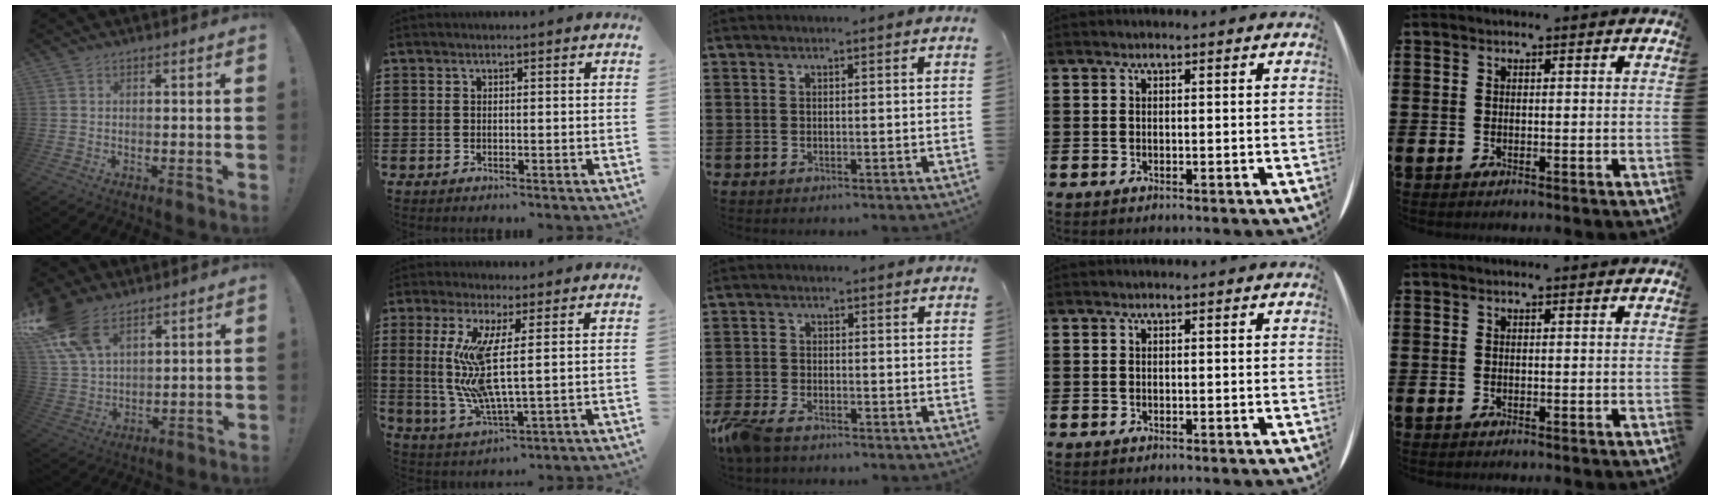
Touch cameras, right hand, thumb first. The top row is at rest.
{"thumb": {"total": 15.3, "force": [9.7, 8.5, 8.3], "torque": [-0.168, -0.044, 0.185]}, "index": {"total": 10.1, "force": [1.9, 1.6, 9.8], "torque": [-0.221, -0.025, 0.027]}, "middle": {"total": 4.0, "force": [-3.3, 1.2, 1.9], "torque": [-0.068, -0.011, -0.073]}}